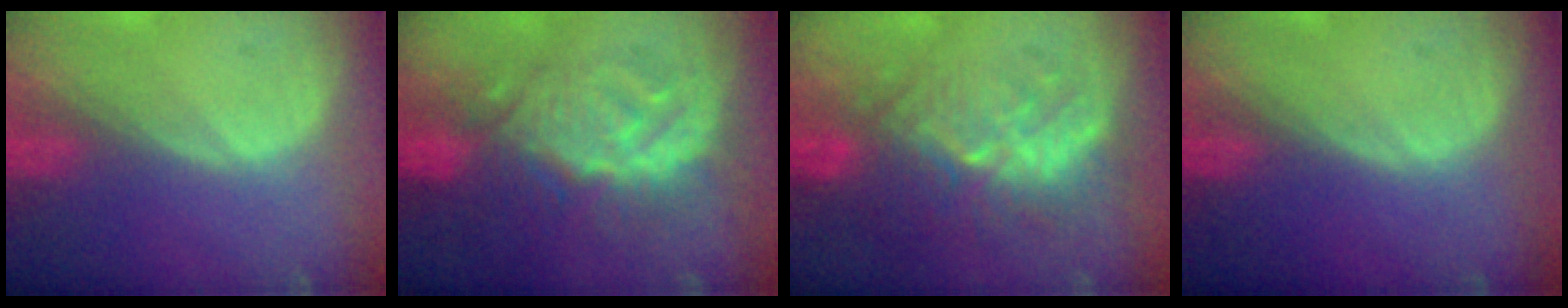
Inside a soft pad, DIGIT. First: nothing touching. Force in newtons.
{"total": 9.3, "press": 9.1, "slide": 1.9}
{"total": 9.3, "press": 8.9, "slide": 2.6}
{"total": 0.0}